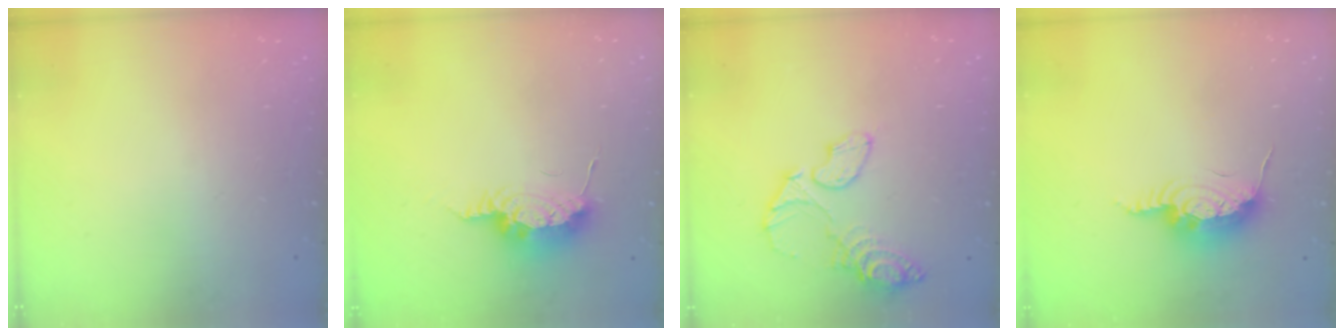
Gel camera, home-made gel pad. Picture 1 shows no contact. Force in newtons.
{"total": 9.3, "press": 8.9, "slide": 2.5}
{"total": 11.0, "press": 11.0, "slide": 0.5}
{"total": 11.9, "press": 11.9, "slide": 0.8}